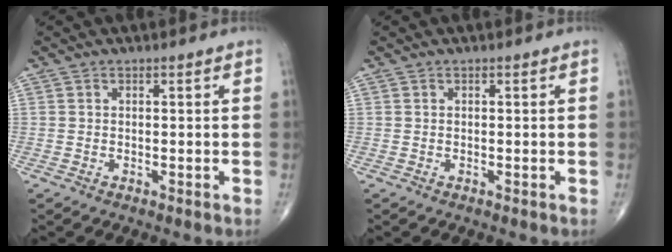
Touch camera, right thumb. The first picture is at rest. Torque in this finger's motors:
{"motor_torque": [-0.20, 0.20, -0.07, 0.07, 0.00]}